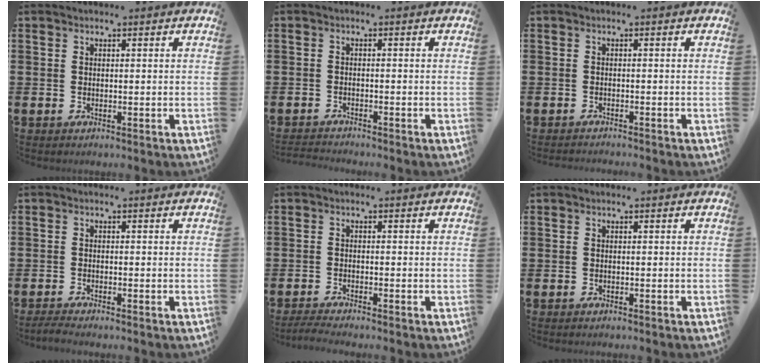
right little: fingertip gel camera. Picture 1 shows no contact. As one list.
[{"total": 1.1, "force": [-1.1, -0.1, 0.0], "torque": [-0.003, 0.001, -0.023]}, {"total": 0.7, "force": [-0.7, -0.1, 0.0], "torque": [0.000, -0.001, -0.015]}, {"total": 1.0, "force": [-0.8, 0.0, 0.7], "torque": [-0.012, -0.001, -0.015]}, {"total": 1.4, "force": [-1.2, 0.0, 0.8], "torque": [-0.013, 0.001, -0.023]}, {"total": 0.0}]